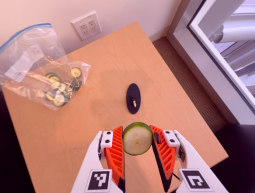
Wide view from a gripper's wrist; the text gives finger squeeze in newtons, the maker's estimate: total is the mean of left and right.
{"total": 11.3, "left": 11.9, "right": 10.7}